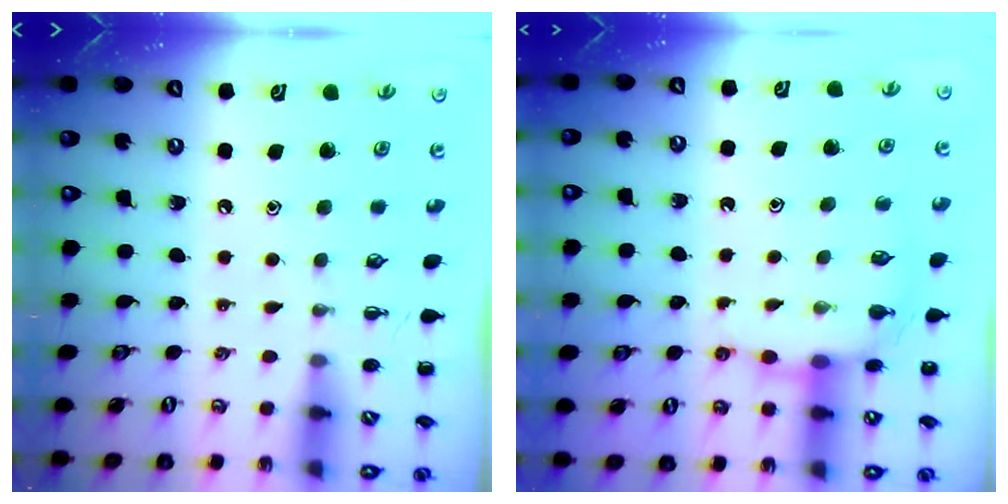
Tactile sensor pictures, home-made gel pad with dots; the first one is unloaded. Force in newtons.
{"total": 7.6, "press": 7.6, "slide": 0.6}